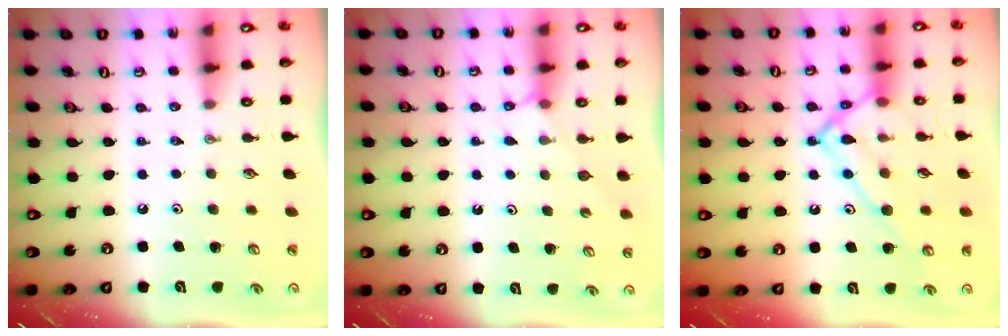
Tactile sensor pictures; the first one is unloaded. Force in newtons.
{"total": 3.3, "press": 3.3, "slide": 0.4}
{"total": 15.9, "press": 15.9, "slide": 1.1}